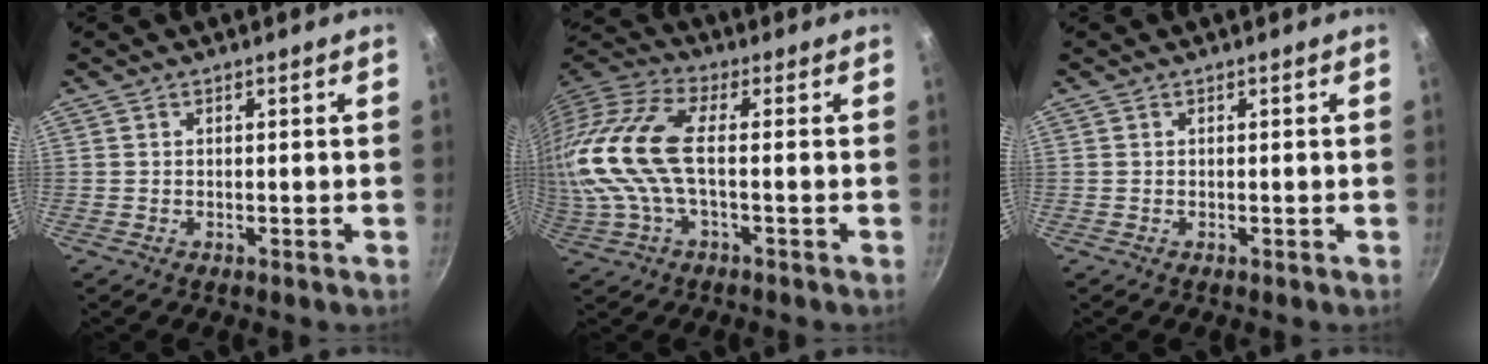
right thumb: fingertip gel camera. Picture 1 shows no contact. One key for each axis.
{"total": 17.9, "fx": -0.1, "fy": 7.9, "fz": 16.0, "tx": -0.352, "ty": 0.015, "tz": -0.016}
{"total": 0.0}